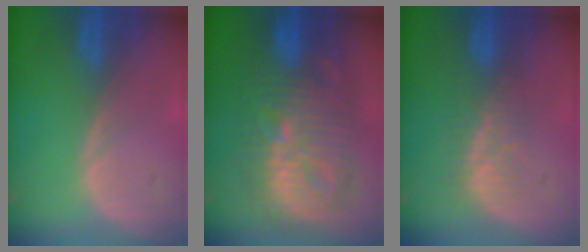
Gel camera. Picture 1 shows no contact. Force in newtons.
{"total": 13.7, "press": 13.6, "slide": 1.2}
{"total": 5.4, "press": 5.1, "slide": 1.6}